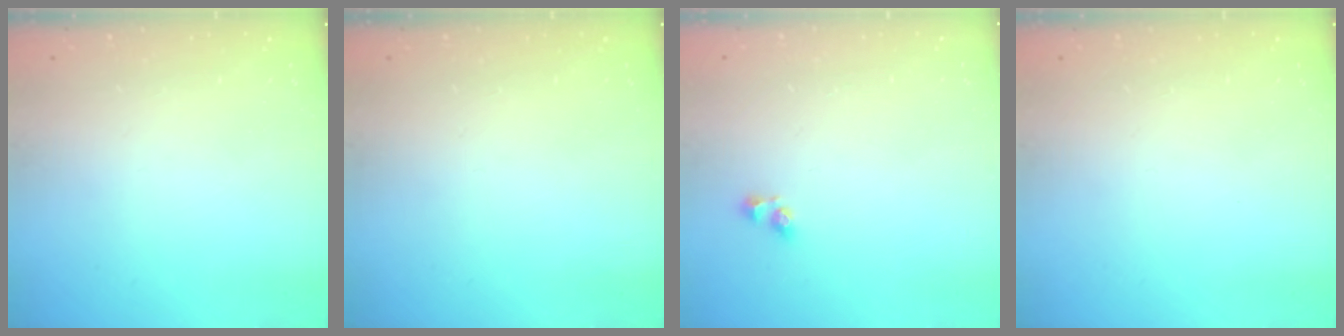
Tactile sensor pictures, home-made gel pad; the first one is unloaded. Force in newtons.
{"total": 0.0}
{"total": 4.0, "press": 4.0, "slide": 0.3}
{"total": 0.0}